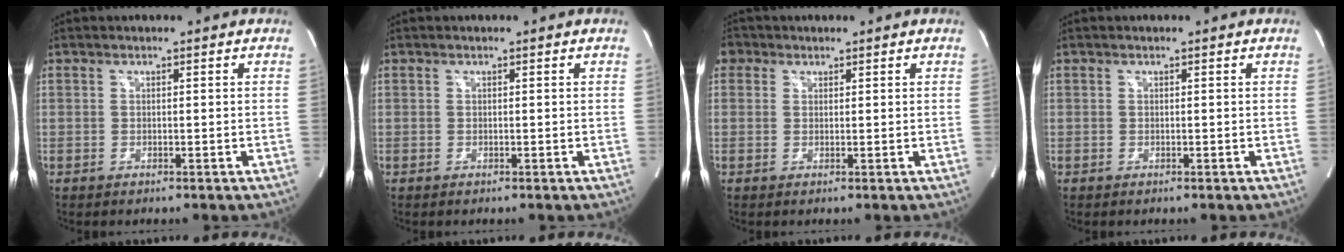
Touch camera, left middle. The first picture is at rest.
{"total": 0.0}
{"total": 2.3, "force": [1.1, 2.0, 0.4], "torque": [0.000, 0.012, 0.015]}
{"total": 0.0}